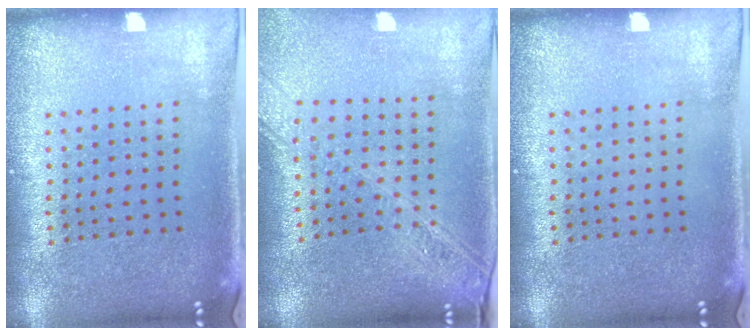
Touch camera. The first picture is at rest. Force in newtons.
{"total": 2.2, "press": 1.9, "slide": 1.2}
{"total": 0.0}